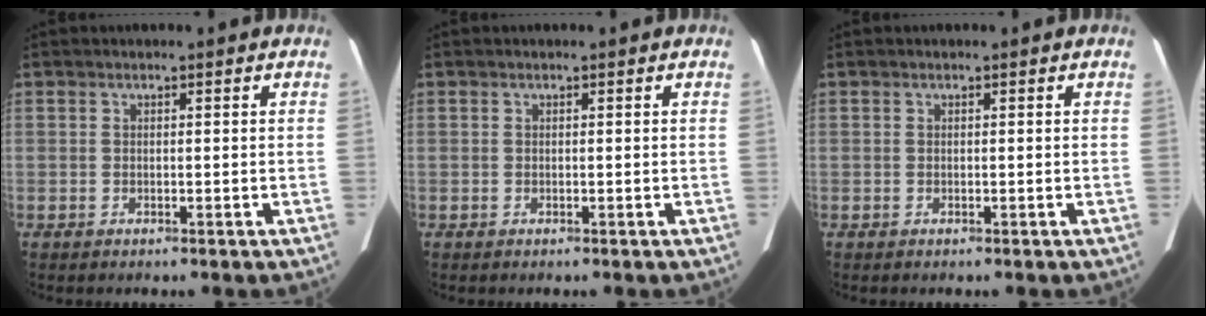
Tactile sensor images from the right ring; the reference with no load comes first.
{"total": 0.0}
{"total": 0.0}